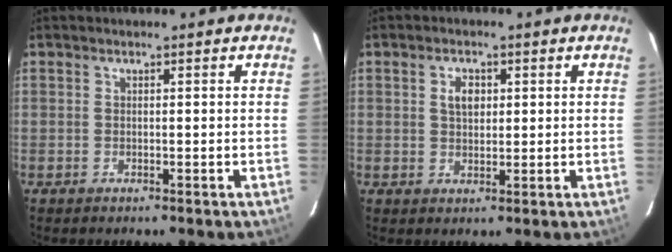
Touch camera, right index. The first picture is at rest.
{"total": 3.5, "force": [1.0, 2.3, 2.4], "torque": [-0.041, 0.007, 0.020]}